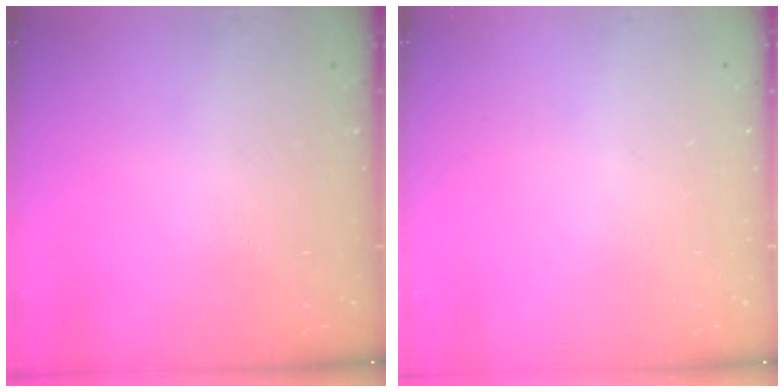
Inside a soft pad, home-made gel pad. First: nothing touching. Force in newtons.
{"total": 0.0}